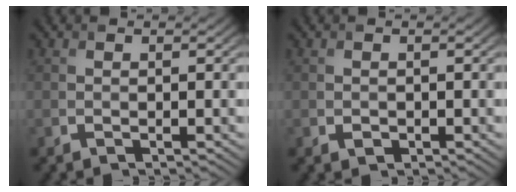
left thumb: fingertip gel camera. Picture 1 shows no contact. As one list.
[{"total": 0.7, "force": [-0.3, 0.6, 0.3], "torque": [-0.003, -0.005, -0.005]}]